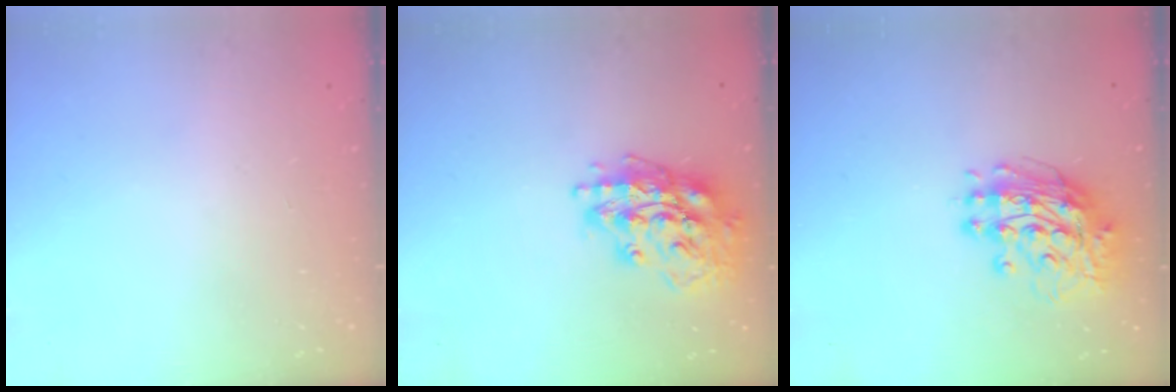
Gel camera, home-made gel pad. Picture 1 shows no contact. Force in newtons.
{"total": 17.5, "press": 17.5, "slide": 0.9}
{"total": 12.2, "press": 12.1, "slide": 1.3}